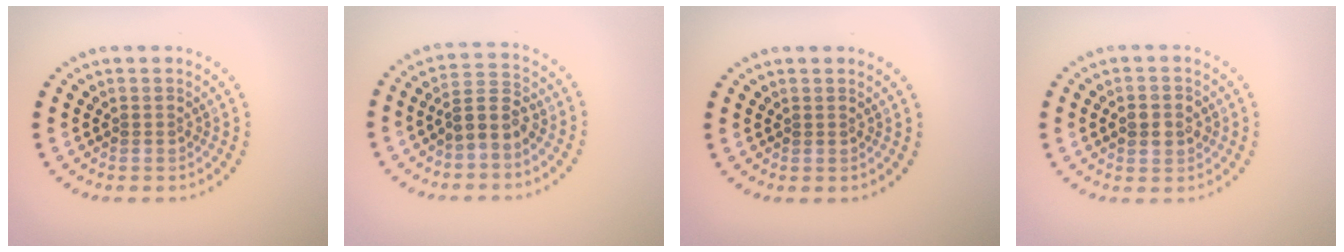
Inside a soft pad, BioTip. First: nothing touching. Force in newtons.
{"total": 3.0, "press": 2.7, "slide": 1.2}
{"total": 0.0}
{"total": 2.1, "press": 2.1, "slide": 0.3}